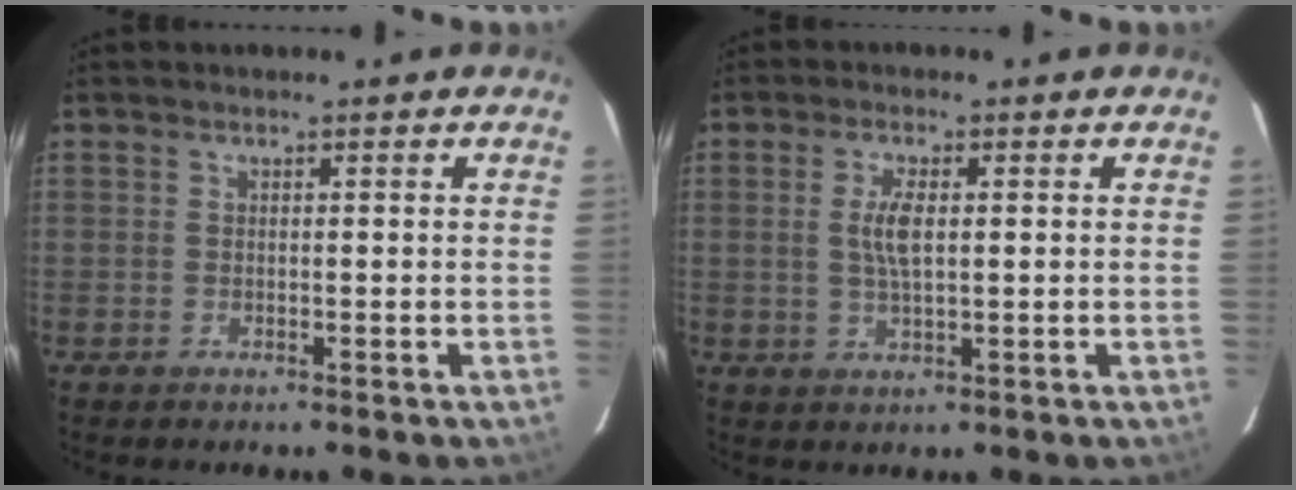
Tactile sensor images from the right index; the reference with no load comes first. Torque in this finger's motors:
{"motor_torque": [0.24, 0.10, 0.17, 0.09]}